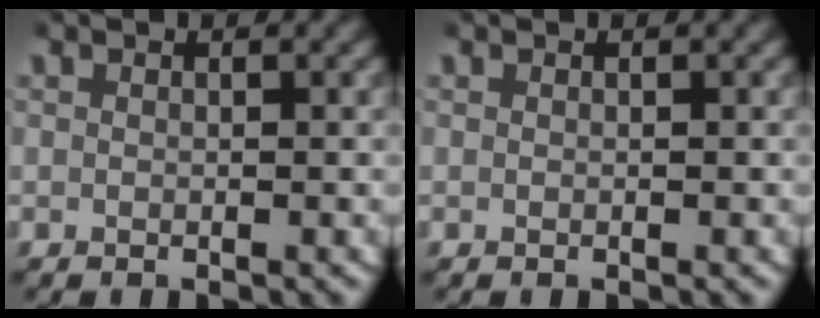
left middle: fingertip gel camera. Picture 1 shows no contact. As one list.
[{"total": 0.0}]